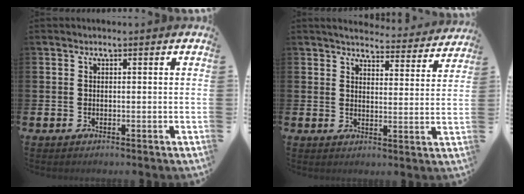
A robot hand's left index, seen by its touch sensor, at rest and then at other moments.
{"total": 4.3, "force": [4.2, 0.6, 0.7], "torque": [-0.018, -0.034, 0.068]}